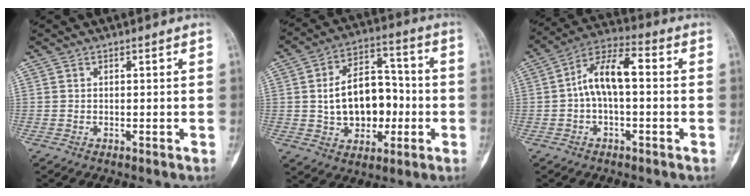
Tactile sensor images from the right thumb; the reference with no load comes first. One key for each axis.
{"total": 14.9, "fx": -1.1, "fy": 10.2, "fz": 10.8, "tx": -0.134, "ty": 0.036, "tz": -0.012}
{"total": 9.9, "fx": 0.0, "fy": 4.7, "fz": 8.7, "tx": -0.158, "ty": 0.042, "tz": -0.008}